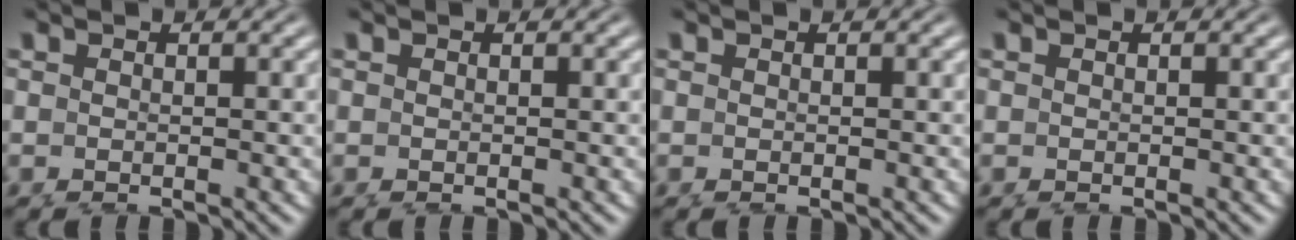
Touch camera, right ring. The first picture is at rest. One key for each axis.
{"total": 0.0}
{"total": 0.0}
{"total": 0.0}